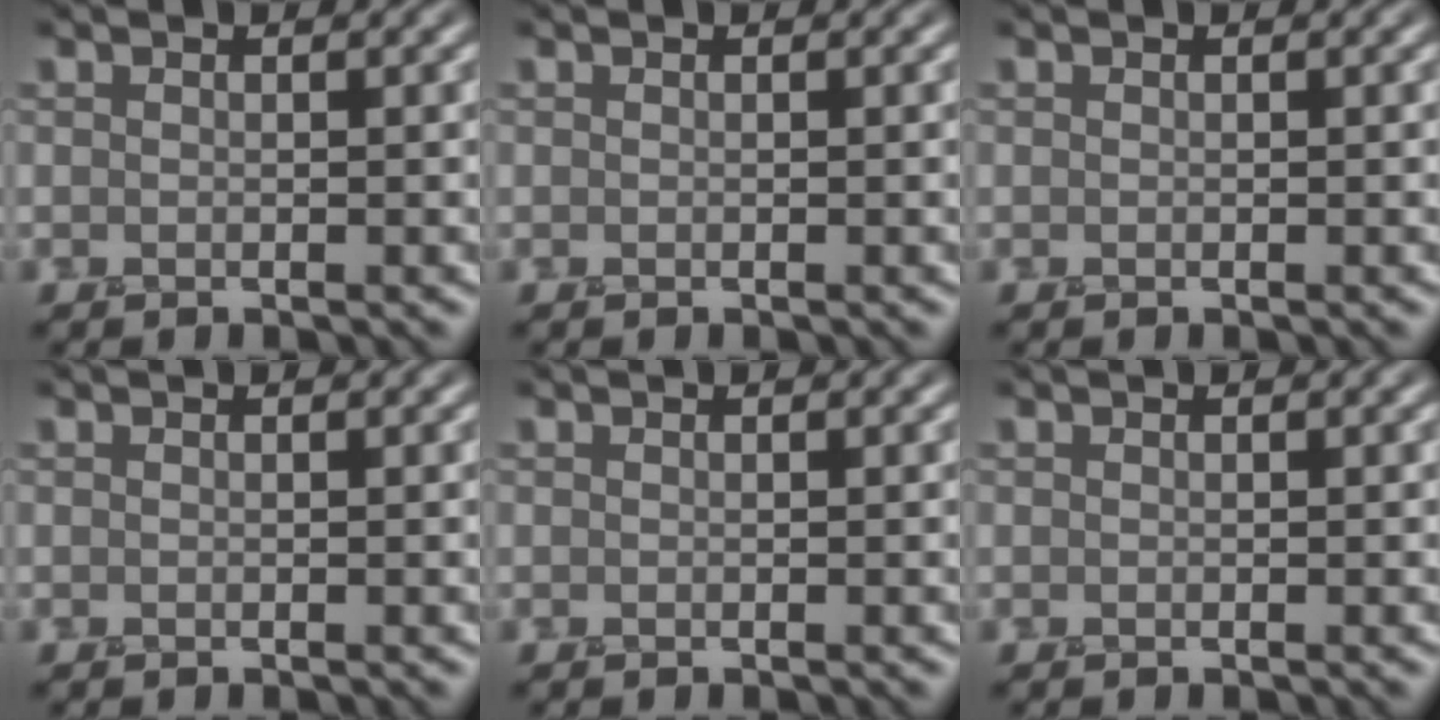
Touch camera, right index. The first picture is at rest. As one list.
[{"total": 0.0}, {"total": 0.0}, {"total": 0.0}, {"total": 0.0}, {"total": 0.0}]